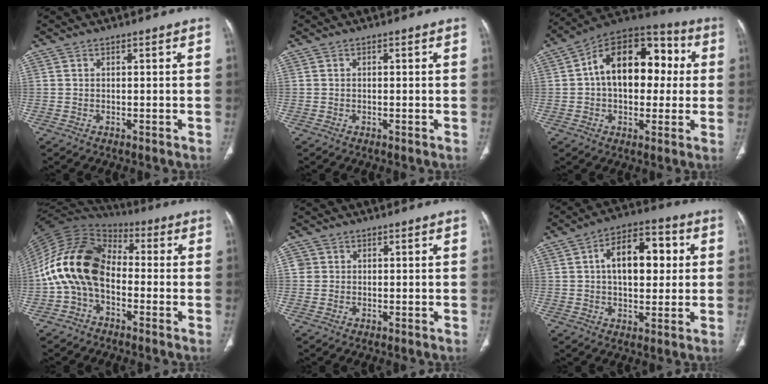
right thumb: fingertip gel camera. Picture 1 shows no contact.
{"total": 0.0}
{"total": 19.7, "force": [2.4, 12.4, 15.1], "torque": [-0.193, 0.040, 0.029]}
{"total": 16.3, "force": [-2.1, 10.9, 12.0], "torque": [-0.223, 0.049, -0.051]}
{"total": 2.0, "force": [0.3, 1.9, 0.3], "torque": [0.007, 0.003, 0.005]}
{"total": 13.8, "force": [2.4, 7.9, 11.1], "torque": [-0.140, 0.019, 0.032]}